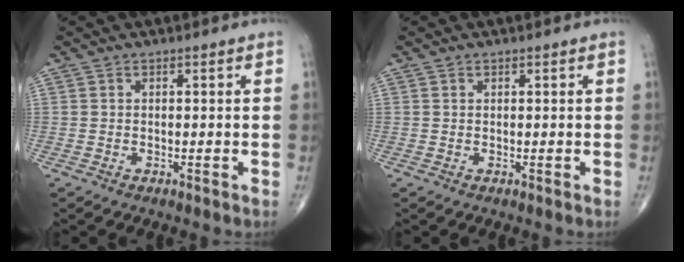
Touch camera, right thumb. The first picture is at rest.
{"total": 0.0}